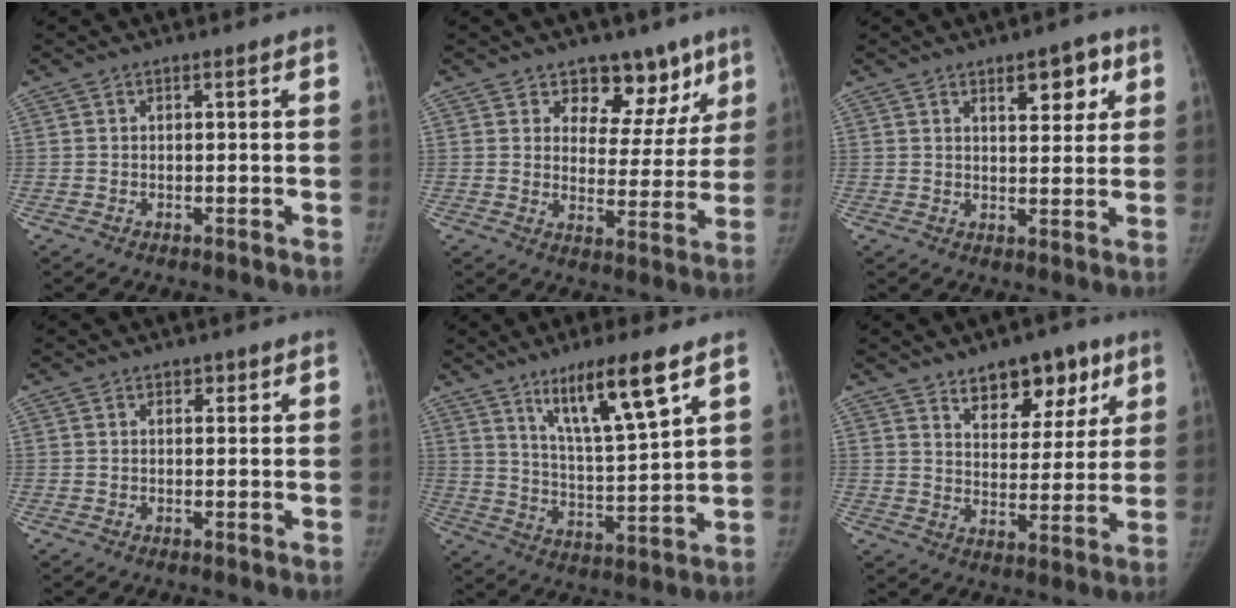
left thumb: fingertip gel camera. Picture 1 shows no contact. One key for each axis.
{"total": 11.5, "fx": 7.7, "fy": 7.4, "fz": 4.4, "tx": 0.008, "ty": -0.034, "tz": 0.106}
{"total": 6.8, "fx": 3.5, "fy": 3.3, "fz": 4.9, "tx": -0.041, "ty": -0.017, "tz": 0.046}
{"total": 1.1, "fx": 0.7, "fy": 0.7, "fz": 0.4, "tx": 0.004, "ty": -0.004, "tz": 0.008}
{"total": 13.5, "fx": 8.1, "fy": 2.0, "fz": 10.6, "tx": -0.178, "ty": -0.049, "tz": 0.149}
{"total": 11.9, "fx": 7.4, "fy": 6.6, "fz": 6.7, "tx": -0.049, "ty": -0.040, "tz": 0.113}